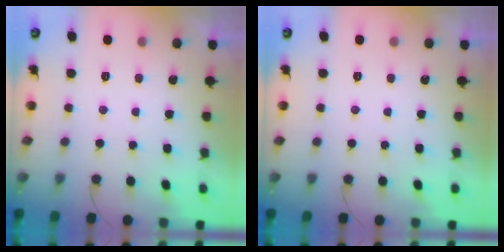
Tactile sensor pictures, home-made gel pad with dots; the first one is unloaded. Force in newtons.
{"total": 0.0}